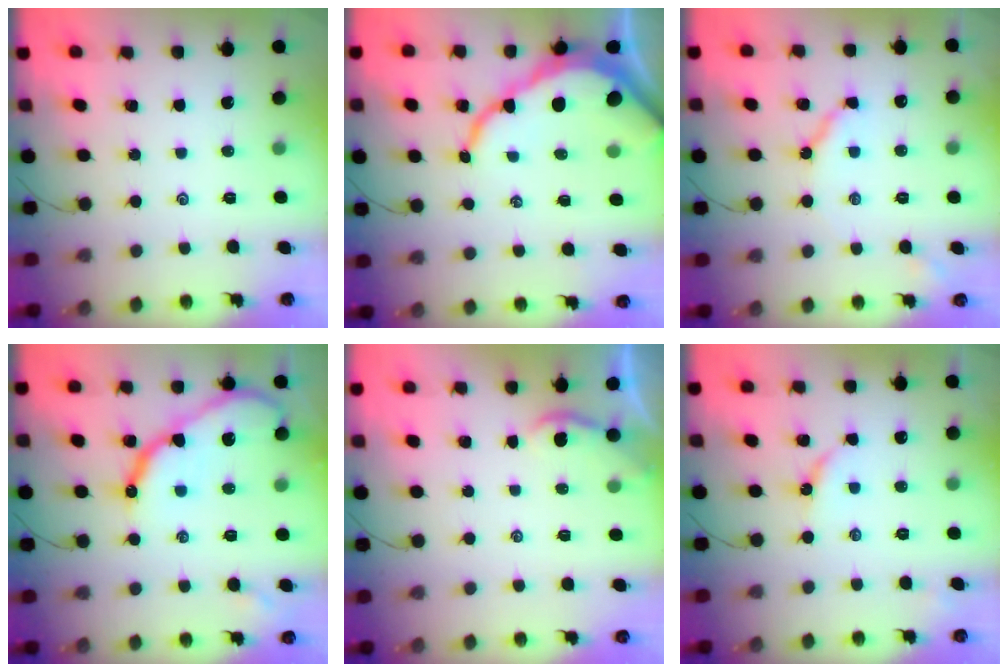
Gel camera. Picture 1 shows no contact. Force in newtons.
{"total": 13.1, "press": 13.1, "slide": 1.1}
{"total": 5.7, "press": 5.7, "slide": 0.8}
{"total": 13.4, "press": 13.4, "slide": 0.5}
{"total": 1.6, "press": 1.6, "slide": 0.2}
{"total": 2.7, "press": 2.7, "slide": 0.4}